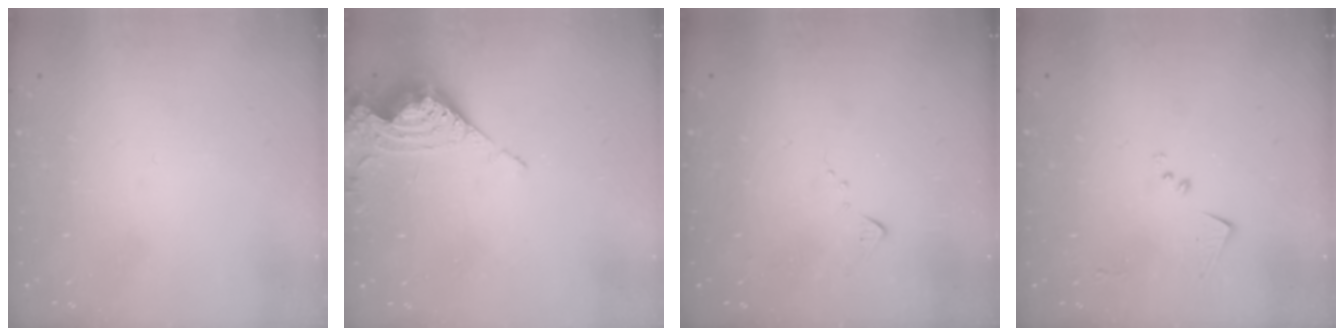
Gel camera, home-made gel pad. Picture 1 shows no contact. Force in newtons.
{"total": 8.6, "press": 8.5, "slide": 0.9}
{"total": 5.4, "press": 5.4, "slide": 0.7}
{"total": 7.2, "press": 7.1, "slide": 0.9}